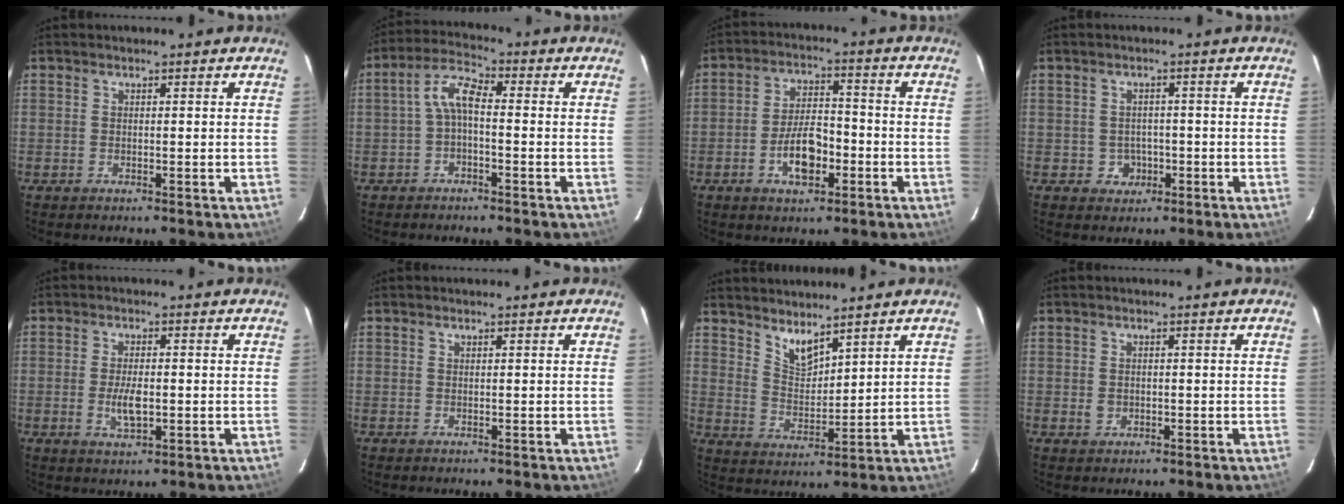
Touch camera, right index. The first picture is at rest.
{"total": 4.9, "force": [-1.1, 1.9, 4.3], "torque": [-0.096, 0.019, -0.025]}
{"total": 8.2, "force": [-3.2, 4.0, 6.4], "torque": [-0.120, 0.013, -0.048]}
{"total": 3.2, "force": [-0.9, 3.1, 0.4], "torque": [-0.012, 0.008, -0.004]}
{"total": 4.6, "force": [-0.8, 2.0, 4.1], "torque": [-0.078, -0.003, -0.011]}
{"total": 0.0}
{"total": 5.8, "force": [4.8, 1.7, 2.7], "torque": [-0.045, -0.007, 0.095]}
{"total": 1.5, "force": [-0.2, 1.4, 0.7], "torque": [-0.008, 0.003, 0.000]}